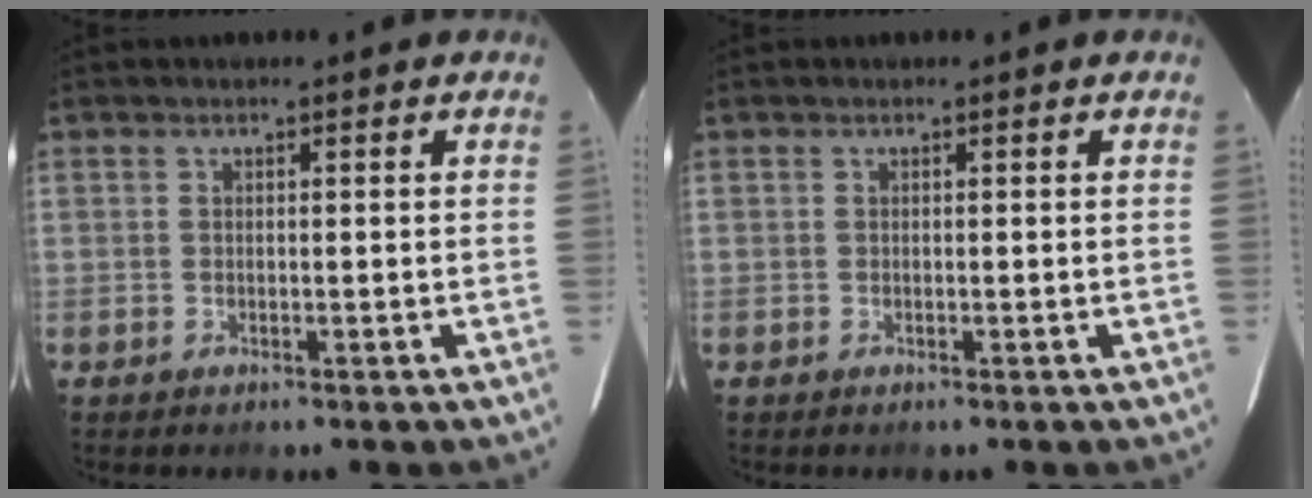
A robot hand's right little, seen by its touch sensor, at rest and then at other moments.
{"total": 0.0}